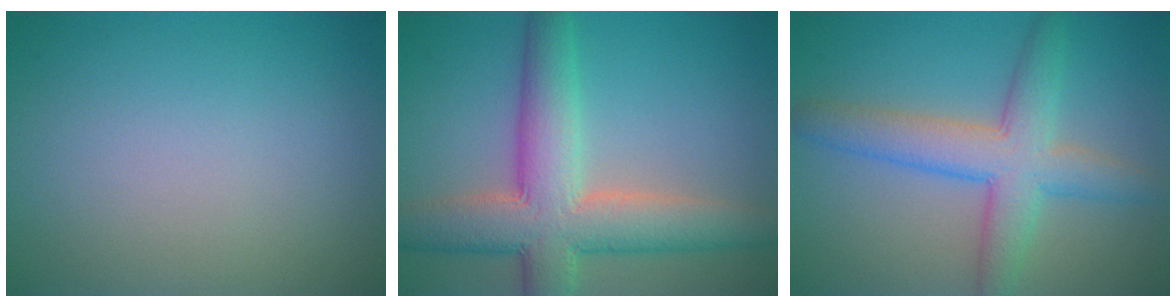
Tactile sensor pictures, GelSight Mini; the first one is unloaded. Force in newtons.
{"total": 8.7, "press": 8.7, "slide": 0.5}
{"total": 5.8, "press": 5.8, "slide": 0.4}